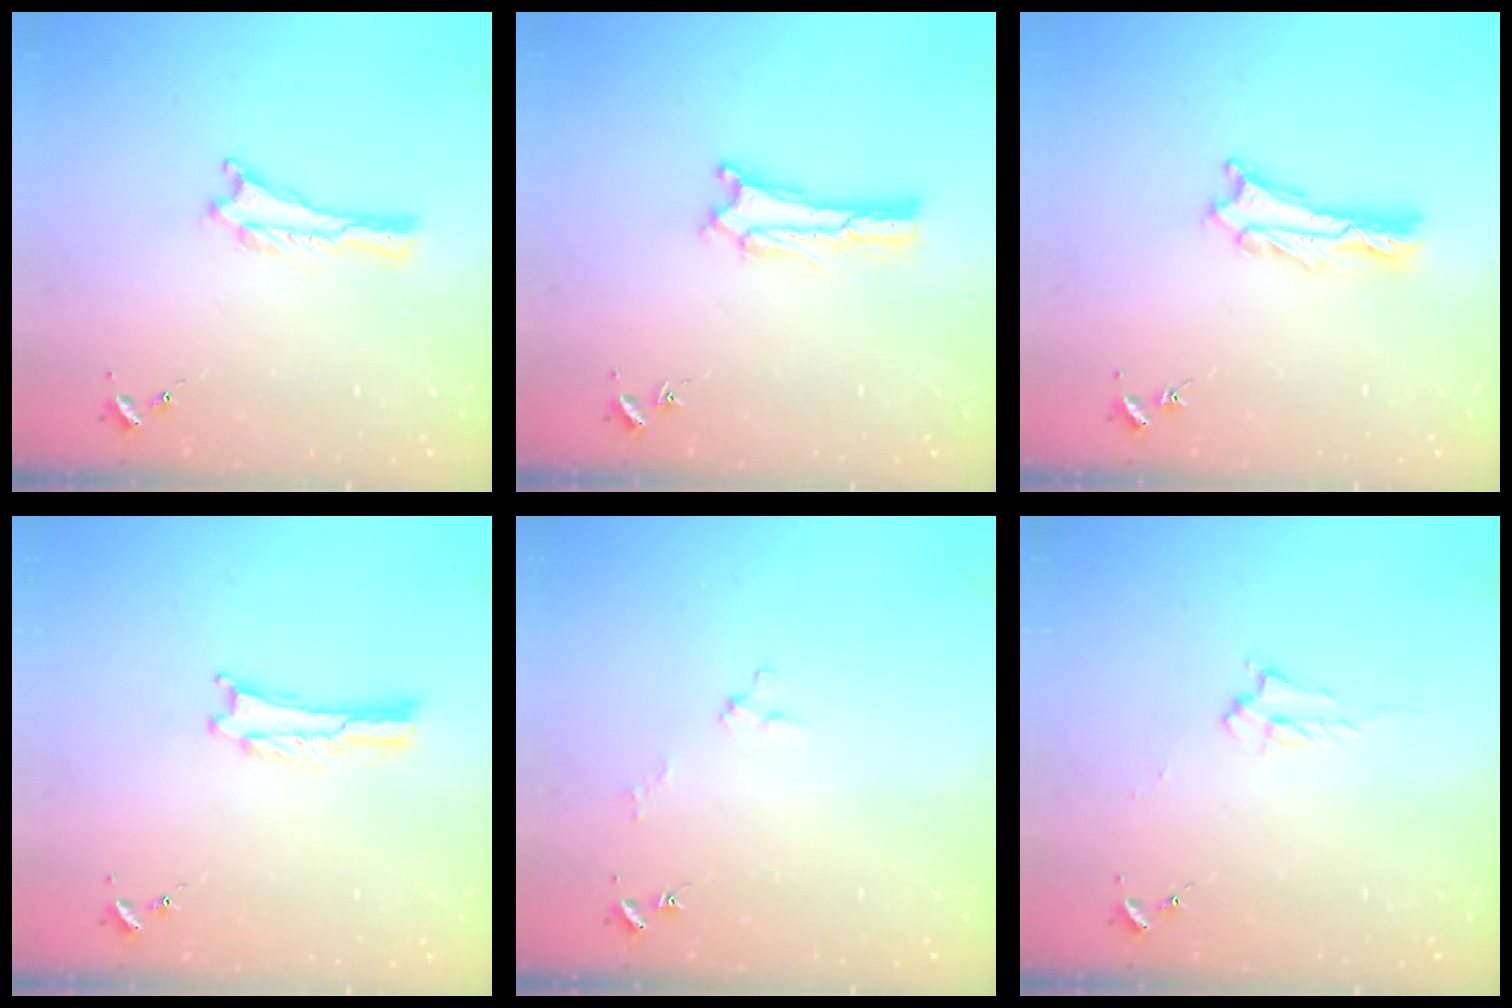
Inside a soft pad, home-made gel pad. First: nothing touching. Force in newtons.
{"total": 0.6, "press": 0.5, "slide": 0.2}
{"total": 2.4, "press": 2.4, "slide": 0.3}
{"total": 0.0}
{"total": 2.0, "press": 2.0, "slide": 0.1}
{"total": 2.2, "press": 2.2, "slide": 0.4}